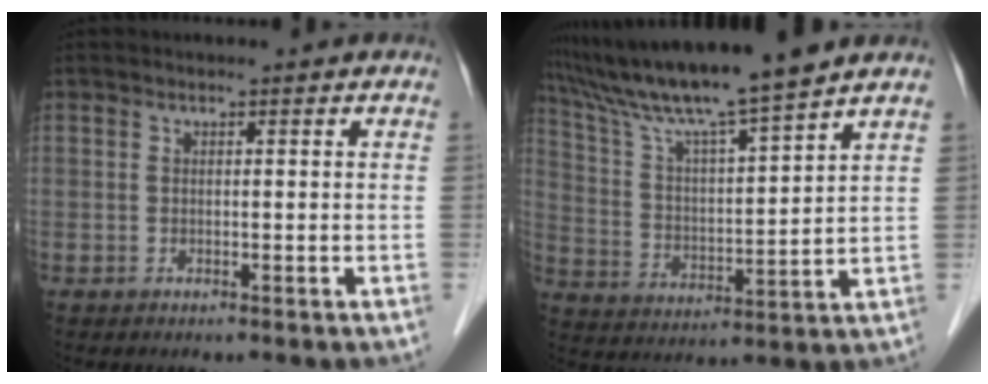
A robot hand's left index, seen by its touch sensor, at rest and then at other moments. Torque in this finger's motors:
{"motor_torque": [0.51, -0.76, 0.68, 0.15]}